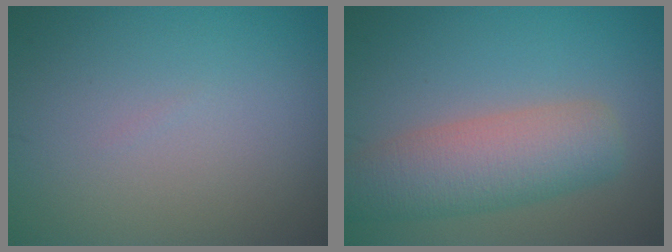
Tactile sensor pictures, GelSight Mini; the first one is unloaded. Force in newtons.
{"total": 6.2, "press": 6.2, "slide": 0.4}